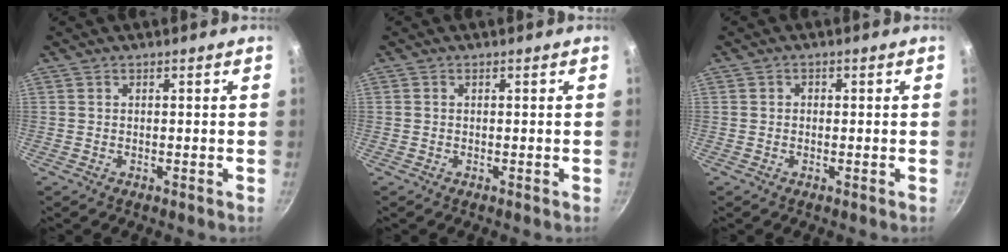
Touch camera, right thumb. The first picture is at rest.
{"total": 0.0}
{"total": 0.9, "force": [-0.1, 0.9, 0.3], "torque": [-0.002, 0.002, -0.005]}